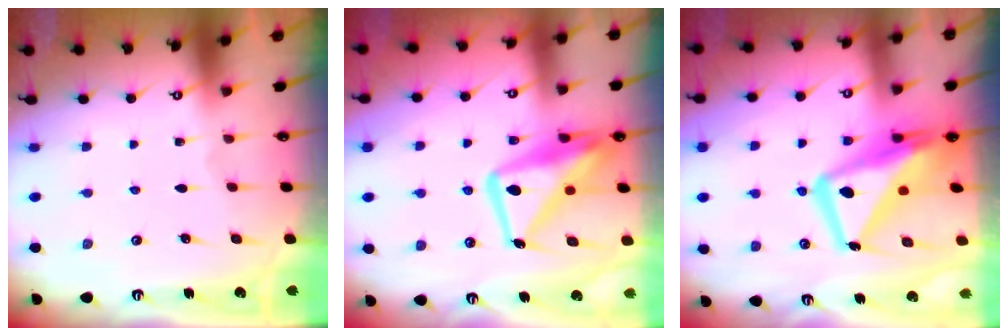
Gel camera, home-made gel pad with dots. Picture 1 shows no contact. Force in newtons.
{"total": 17.2, "press": 17.2, "slide": 1.7}
{"total": 16.9, "press": 16.9, "slide": 1.7}